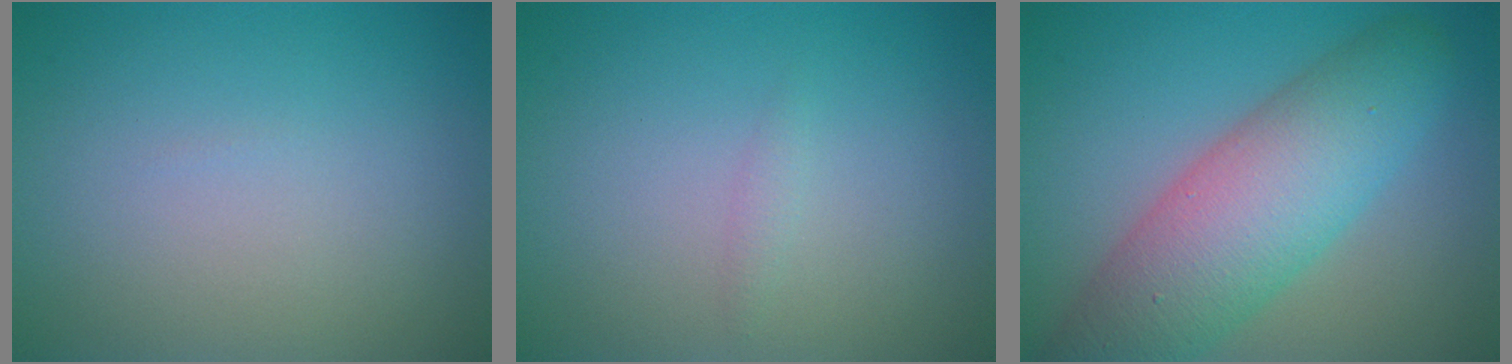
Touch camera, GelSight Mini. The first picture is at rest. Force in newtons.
{"total": 0.6, "press": 0.6, "slide": 0.0}
{"total": 8.8, "press": 8.8, "slide": 0.3}